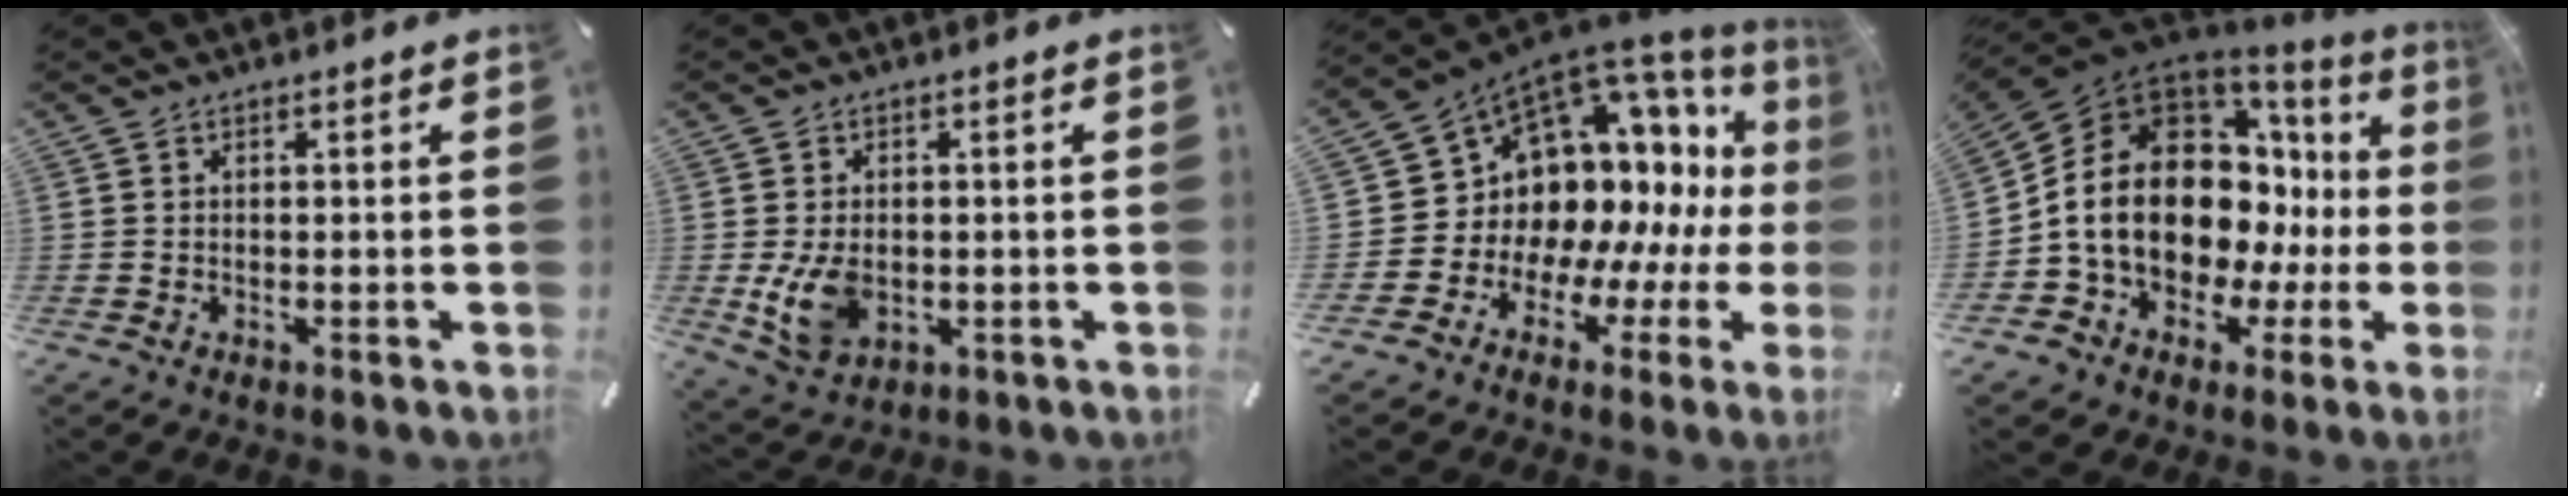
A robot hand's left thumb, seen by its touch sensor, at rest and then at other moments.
{"total": 7.7, "force": [-0.8, 5.6, 5.2], "torque": [-0.109, -0.006, -0.015]}
{"total": 14.3, "force": [4.2, 11.9, 6.7], "torque": [-0.100, -0.081, 0.102]}
{"total": 21.0, "force": [1.2, 14.9, 14.8], "torque": [-0.283, -0.029, 0.040]}